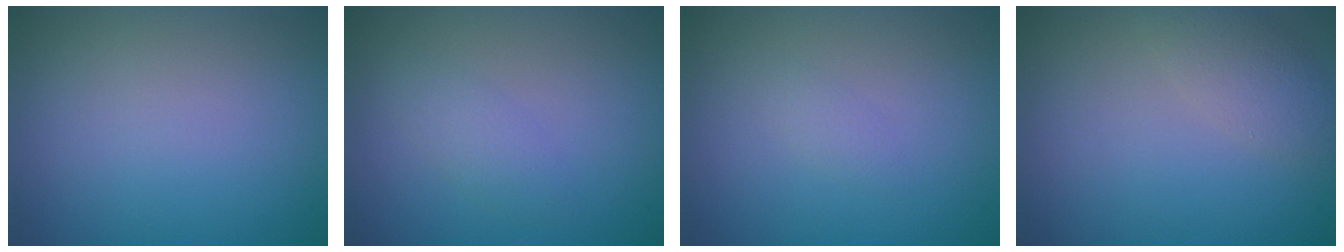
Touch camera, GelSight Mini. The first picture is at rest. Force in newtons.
{"total": 1.6, "press": 1.6, "slide": 0.0}
{"total": 0.7, "press": 0.7, "slide": 0.0}
{"total": 2.4, "press": 2.4, "slide": 0.2}